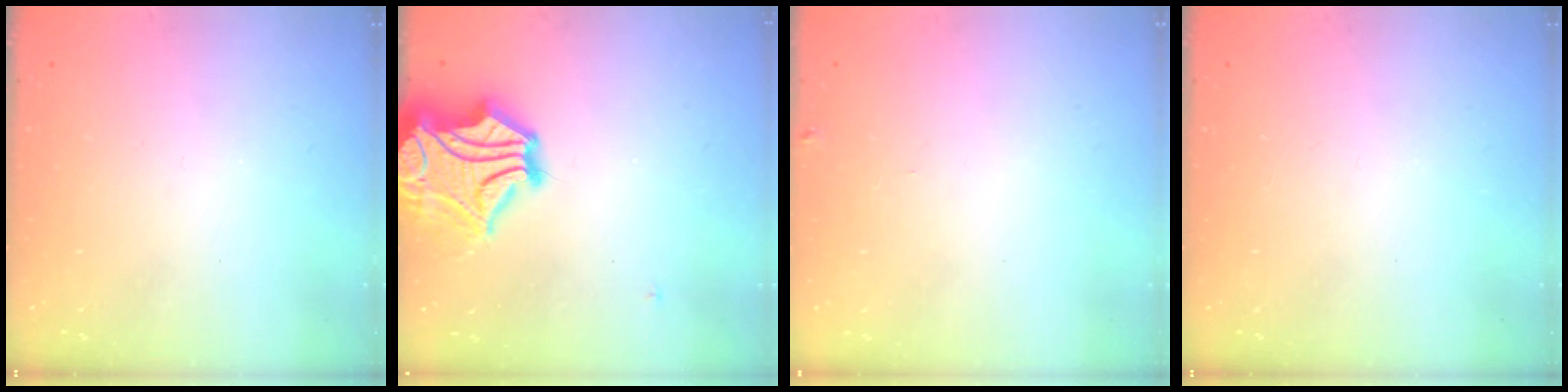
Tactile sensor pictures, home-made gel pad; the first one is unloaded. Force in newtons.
{"total": 7.8, "press": 7.5, "slide": 2.3}
{"total": 0.0}
{"total": 0.0}